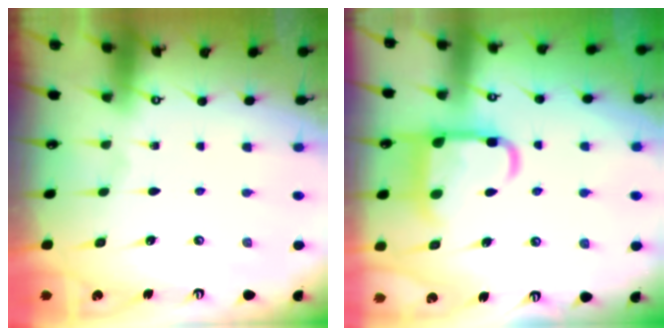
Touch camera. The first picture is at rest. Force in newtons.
{"total": 13.9, "press": 13.8, "slide": 1.4}